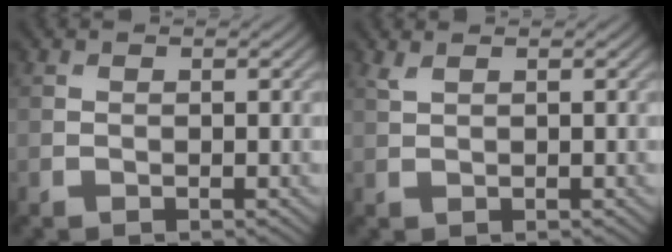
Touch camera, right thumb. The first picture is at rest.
{"total": 1.1, "force": [0.8, 0.2, 0.7], "torque": [-0.022, 0.003, 0.018]}